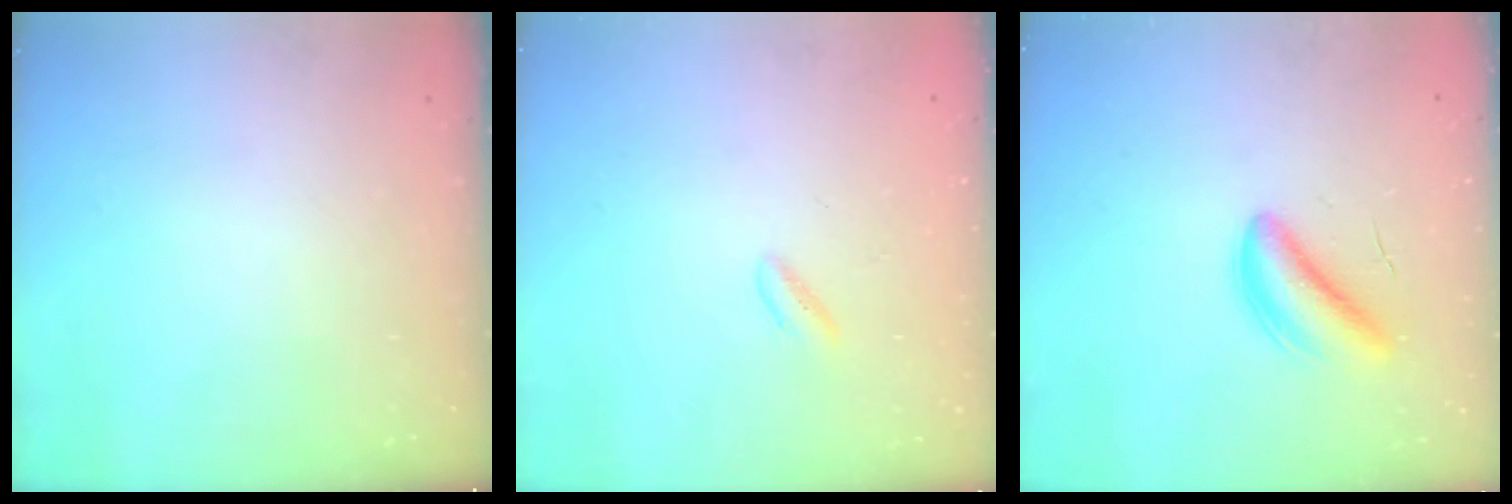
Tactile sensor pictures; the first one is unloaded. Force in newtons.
{"total": 1.0, "press": 0.8, "slide": 0.6}
{"total": 5.2, "press": 5.0, "slide": 1.5}